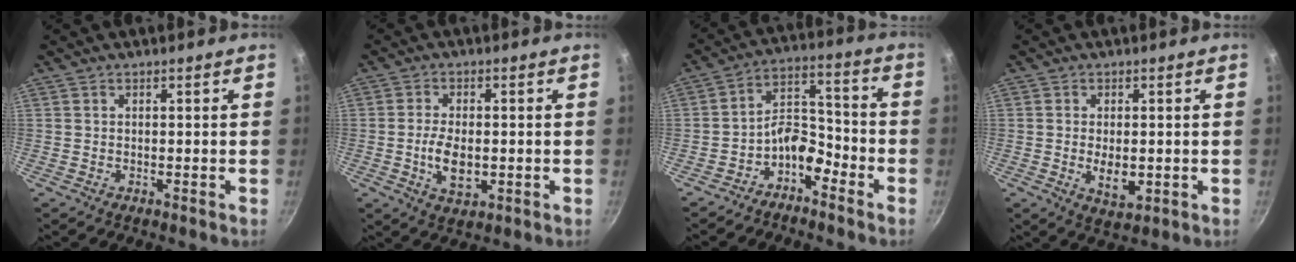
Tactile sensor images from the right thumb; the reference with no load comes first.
{"total": 6.9, "force": [-1.0, 3.8, 5.7], "torque": [-0.105, 0.001, -0.015]}
{"total": 7.7, "force": [-4.9, 4.1, 4.3], "torque": [-0.054, 0.069, -0.095]}
{"total": 5.3, "force": [-0.6, 2.9, 4.4], "torque": [-0.070, -0.009, -0.003]}